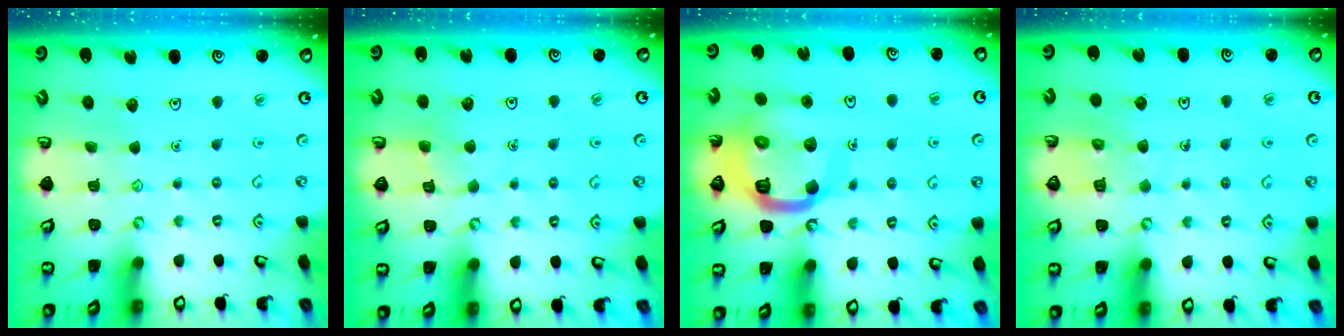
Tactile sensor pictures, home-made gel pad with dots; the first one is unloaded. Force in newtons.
{"total": 5.7, "press": 5.7, "slide": 0.5}
{"total": 15.4, "press": 15.3, "slide": 1.9}
{"total": 6.4, "press": 6.4, "slide": 0.5}